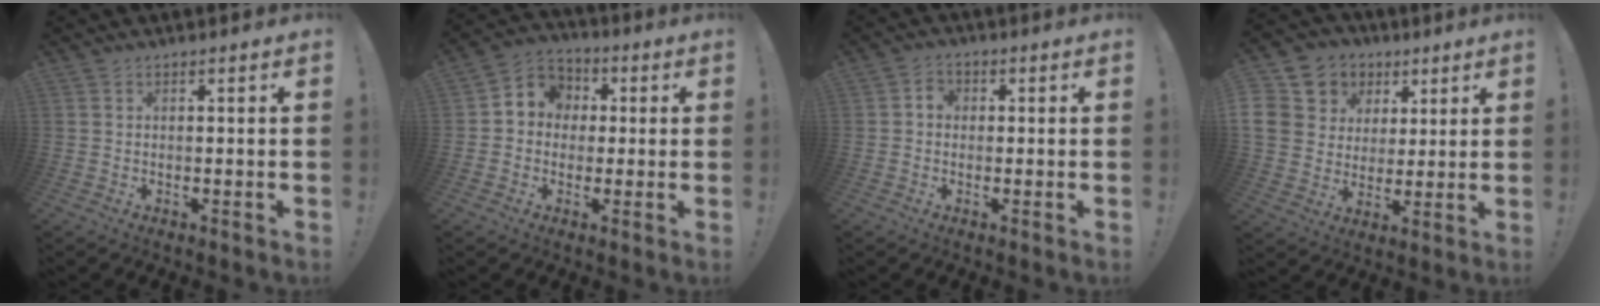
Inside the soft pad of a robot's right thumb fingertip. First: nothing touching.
{"total": 7.5, "force": [0.0, 7.0, 2.6], "torque": [-0.033, 0.009, 0.006]}
{"total": 3.2, "force": [-0.4, 2.6, 1.8], "torque": [-0.023, 0.005, -0.009]}
{"total": 12.1, "force": [3.6, 11.0, 3.7], "torque": [-0.060, -0.016, 0.086]}